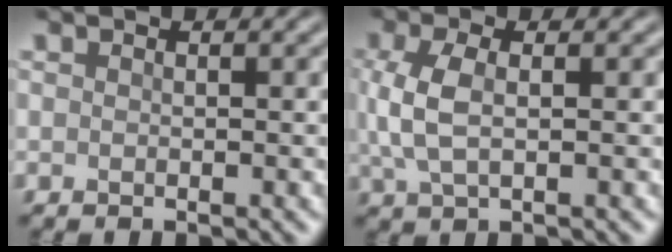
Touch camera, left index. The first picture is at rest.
{"total": 3.8, "force": [0.4, 1.8, 3.3], "torque": [-0.081, 0.005, 0.008]}